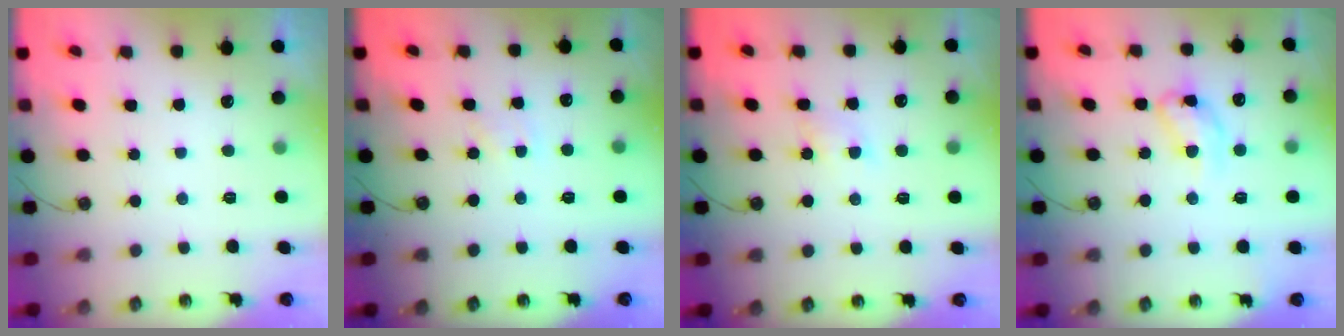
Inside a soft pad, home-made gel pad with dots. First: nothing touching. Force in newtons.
{"total": 3.2, "press": 3.2, "slide": 0.4}
{"total": 5.1, "press": 5.1, "slide": 0.7}
{"total": 12.3, "press": 12.3, "slide": 0.8}